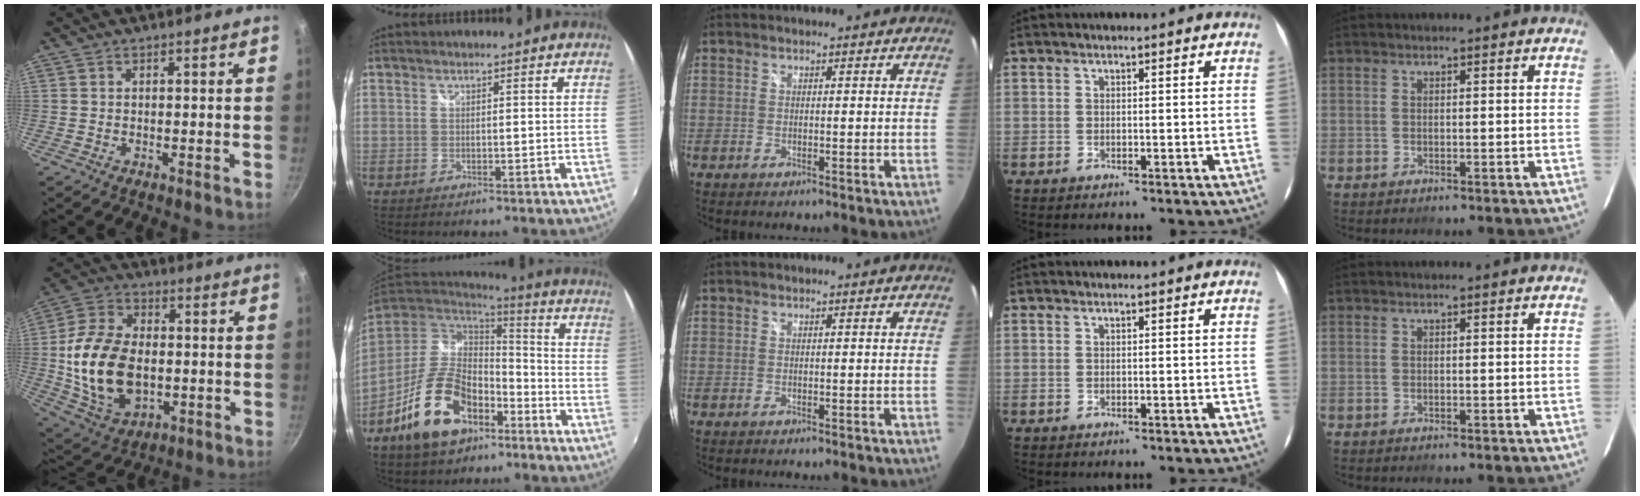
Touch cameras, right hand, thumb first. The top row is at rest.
{"thumb": {"total": 19.2, "force": [-1.3, 12.7, 14.4], "torque": [-0.260, 0.009, -0.015]}, "index": {"total": 16.9, "force": [-9.2, 9.5, 10.5], "torque": [-0.216, 0.003, -0.151]}}